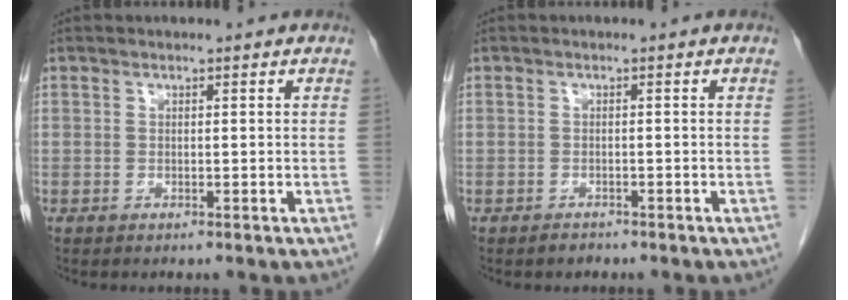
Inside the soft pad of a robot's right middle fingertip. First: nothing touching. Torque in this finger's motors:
{"motor_torque": [0.34, -0.17, 0.04, 0.00]}